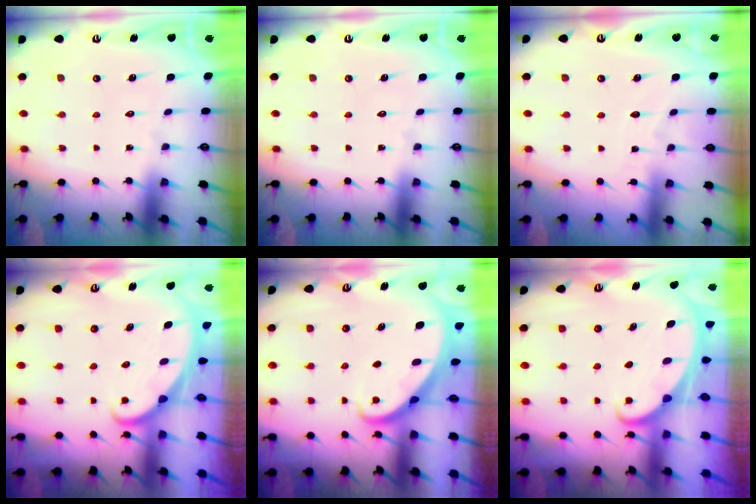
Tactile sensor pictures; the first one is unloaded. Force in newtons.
{"total": 0.0}
{"total": 2.1, "press": 2.1, "slide": 0.3}
{"total": 2.5, "press": 2.5, "slide": 0.3}
{"total": 2.6, "press": 2.6, "slide": 0.3}
{"total": 1.9, "press": 1.9, "slide": 0.3}